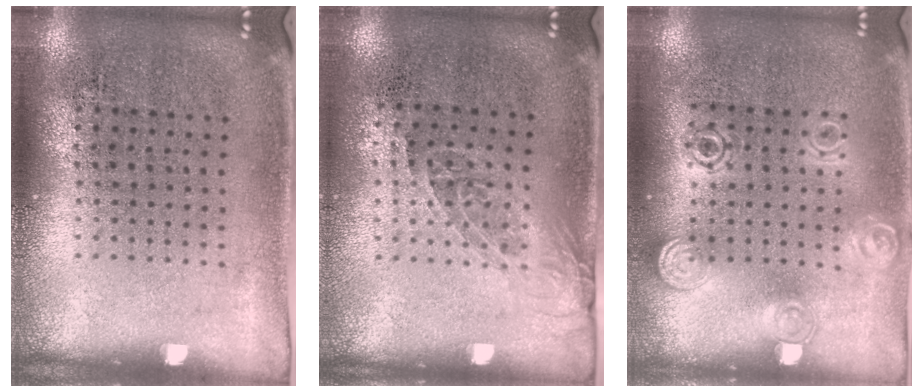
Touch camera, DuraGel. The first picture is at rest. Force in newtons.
{"total": 1.3, "press": 1.0, "slide": 0.8}
{"total": 1.4, "press": 1.3, "slide": 0.6}